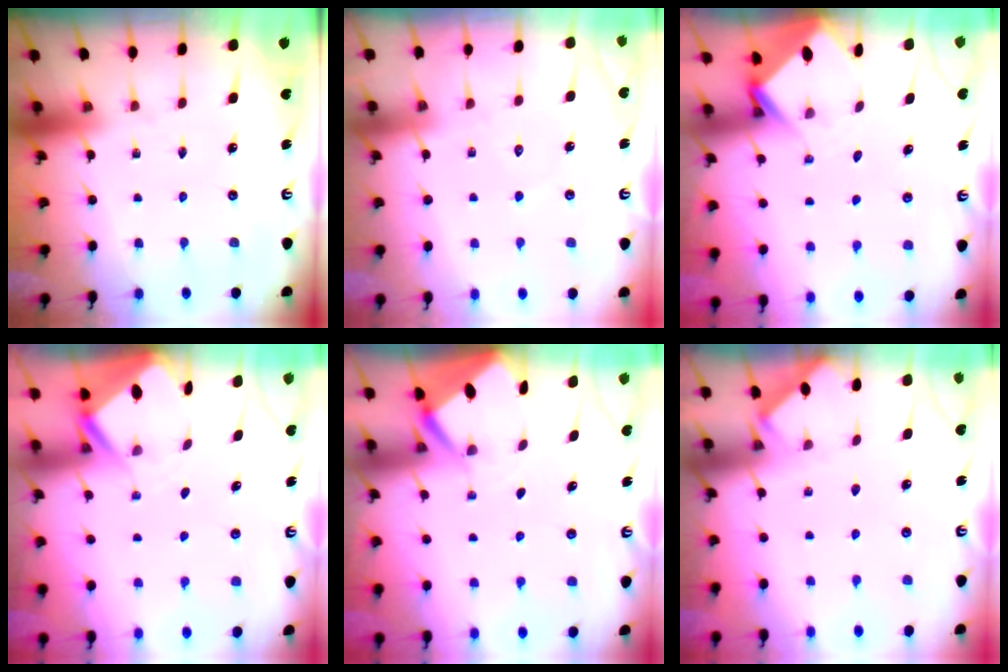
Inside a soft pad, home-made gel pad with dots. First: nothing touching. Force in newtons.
{"total": 5.0, "press": 5.0, "slide": 0.6}
{"total": 3.4, "press": 3.4, "slide": 0.3}
{"total": 2.9, "press": 2.9, "slide": 0.3}
{"total": 2.9, "press": 2.9, "slide": 0.3}
{"total": 1.9, "press": 1.8, "slide": 0.3}